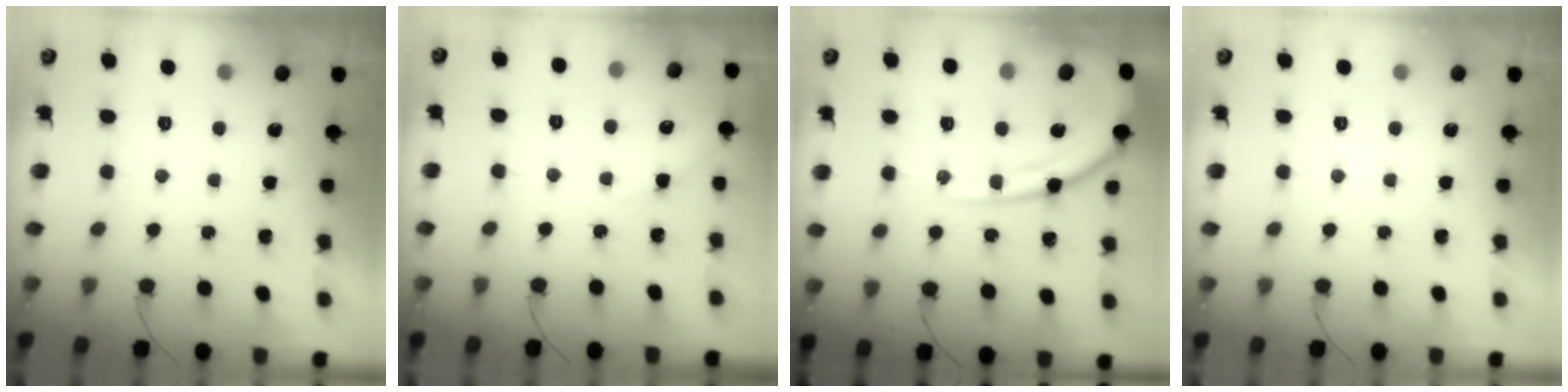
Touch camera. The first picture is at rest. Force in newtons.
{"total": 4.2, "press": 4.1, "slide": 0.6}
{"total": 17.2, "press": 17.1, "slide": 1.9}
{"total": 0.0}